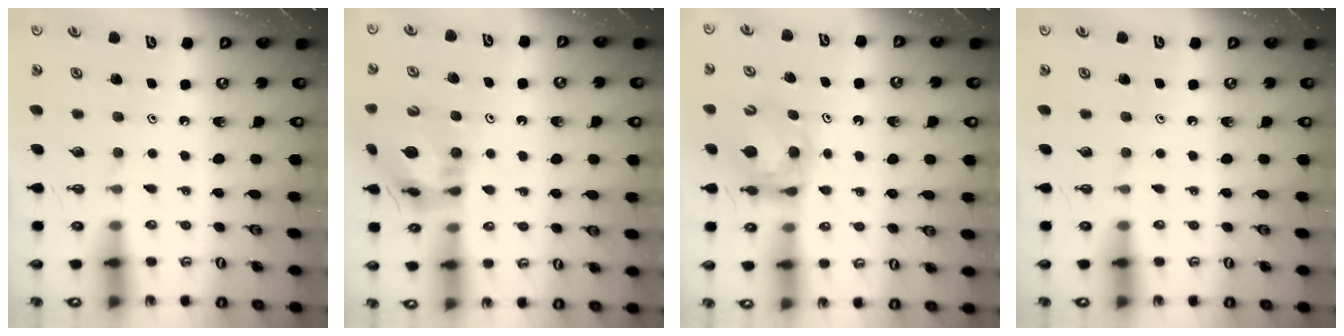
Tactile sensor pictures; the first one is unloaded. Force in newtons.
{"total": 13.1, "press": 13.1, "slide": 1.4}
{"total": 6.4, "press": 6.4, "slide": 0.3}
{"total": 0.0}